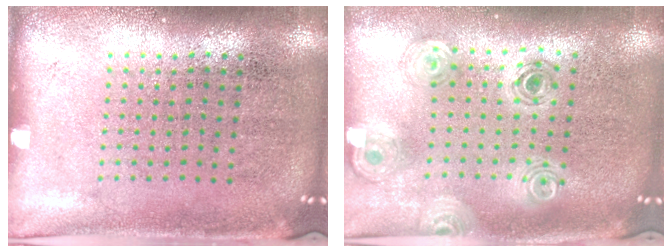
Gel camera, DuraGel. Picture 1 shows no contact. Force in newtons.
{"total": 1.1, "press": 1.1, "slide": 0.3}